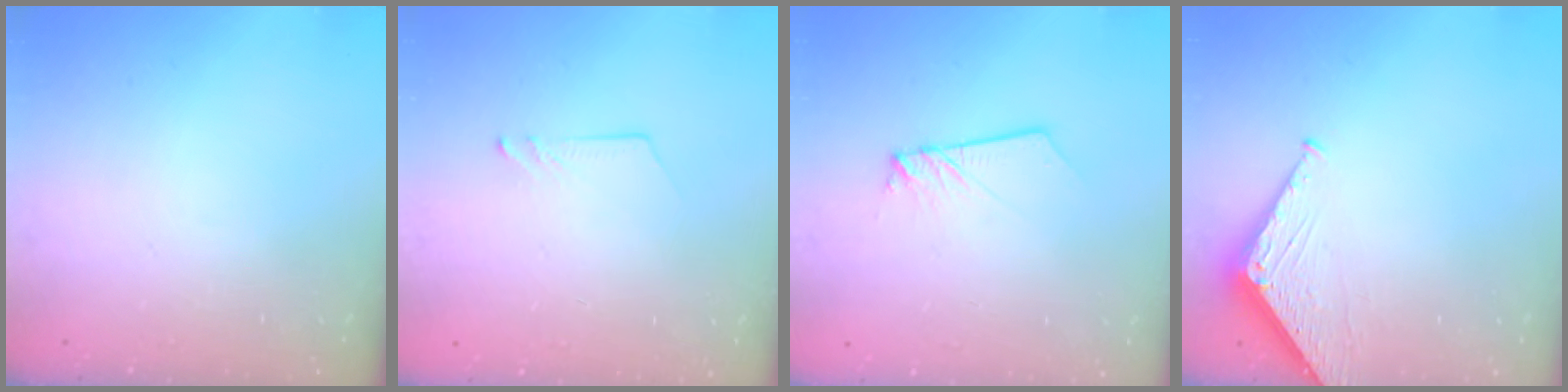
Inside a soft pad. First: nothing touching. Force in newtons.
{"total": 1.2, "press": 1.2, "slide": 0.1}
{"total": 2.0, "press": 2.0, "slide": 0.2}
{"total": 3.8, "press": 3.7, "slide": 0.5}